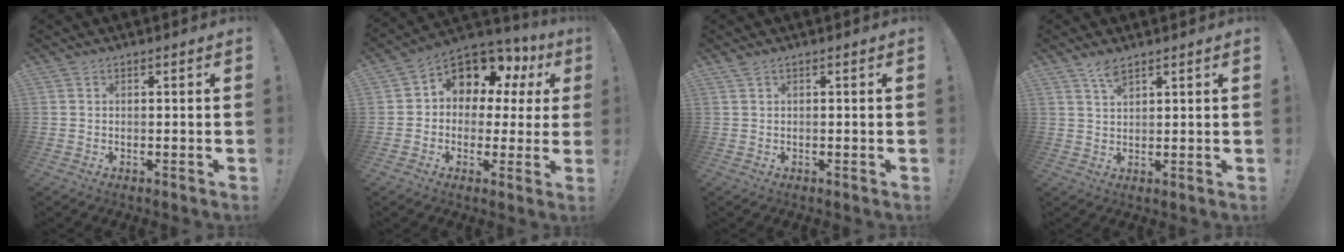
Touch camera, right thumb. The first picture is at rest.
{"total": 10.0, "force": [5.9, 6.6, 4.7], "torque": [-0.079, -0.053, 0.108]}
{"total": 0.9, "force": [0.8, 0.1, 0.4], "torque": [-0.011, 0.002, 0.014]}
{"total": 3.9, "force": [3.0, 1.2, 2.2], "torque": [-0.035, -0.014, 0.051]}